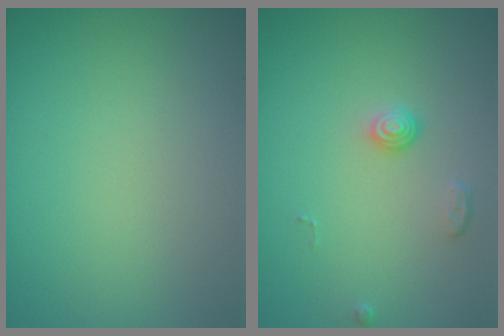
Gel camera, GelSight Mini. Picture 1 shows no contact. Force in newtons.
{"total": 1.3, "press": 1.0, "slide": 0.9}